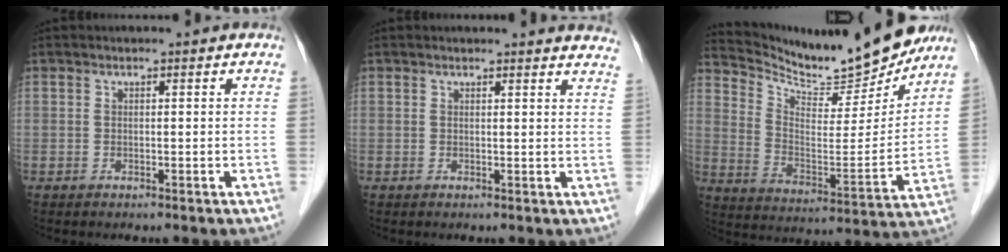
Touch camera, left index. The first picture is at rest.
{"total": 8.4, "force": [8.2, 0.2, 1.5], "torque": [0.001, -0.032, 0.058]}
{"total": 17.3, "force": [16.4, 2.1, 5.0], "torque": [-0.101, -0.041, 0.256]}